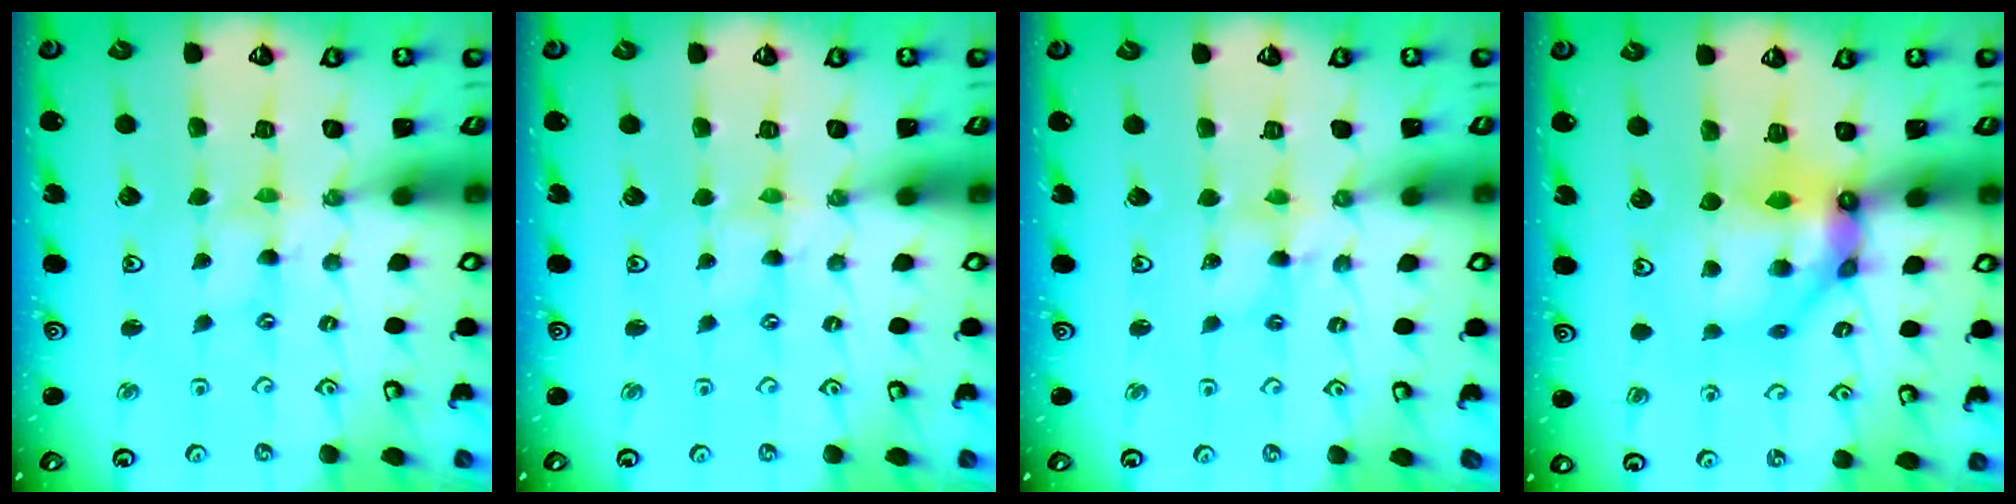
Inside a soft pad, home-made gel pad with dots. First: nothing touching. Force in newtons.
{"total": 0.0}
{"total": 2.7, "press": 2.7, "slide": 0.2}
{"total": 11.0, "press": 10.9, "slide": 1.4}